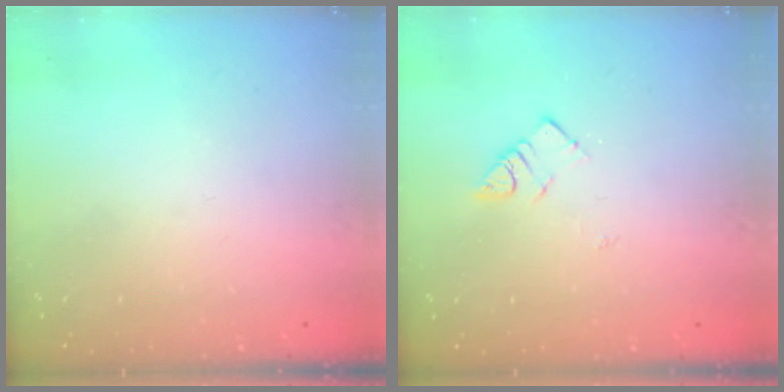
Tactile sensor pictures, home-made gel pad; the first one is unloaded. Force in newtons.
{"total": 3.5, "press": 3.5, "slide": 0.4}